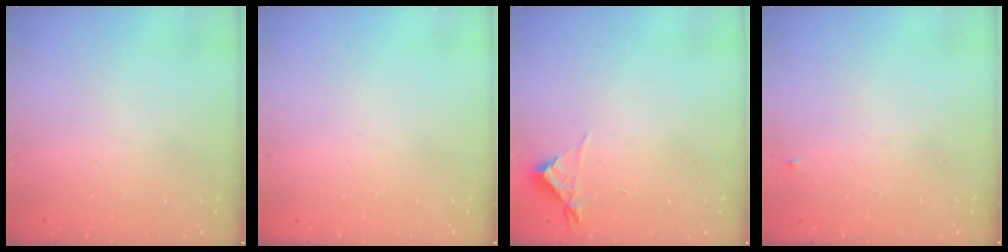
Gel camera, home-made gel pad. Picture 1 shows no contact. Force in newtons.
{"total": 0.0}
{"total": 3.0, "press": 3.0, "slide": 0.3}
{"total": 2.7, "press": 2.7, "slide": 0.4}